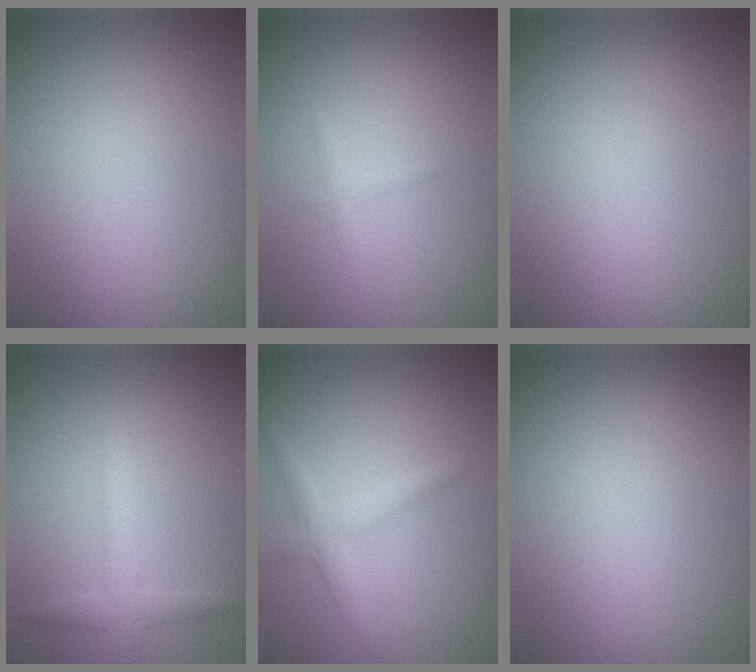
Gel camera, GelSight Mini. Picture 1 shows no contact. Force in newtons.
{"total": 0.8, "press": 0.8, "slide": 0.0}
{"total": 0.0}
{"total": 2.7, "press": 2.7, "slide": 0.1}
{"total": 2.2, "press": 2.1, "slide": 0.1}
{"total": 0.0}